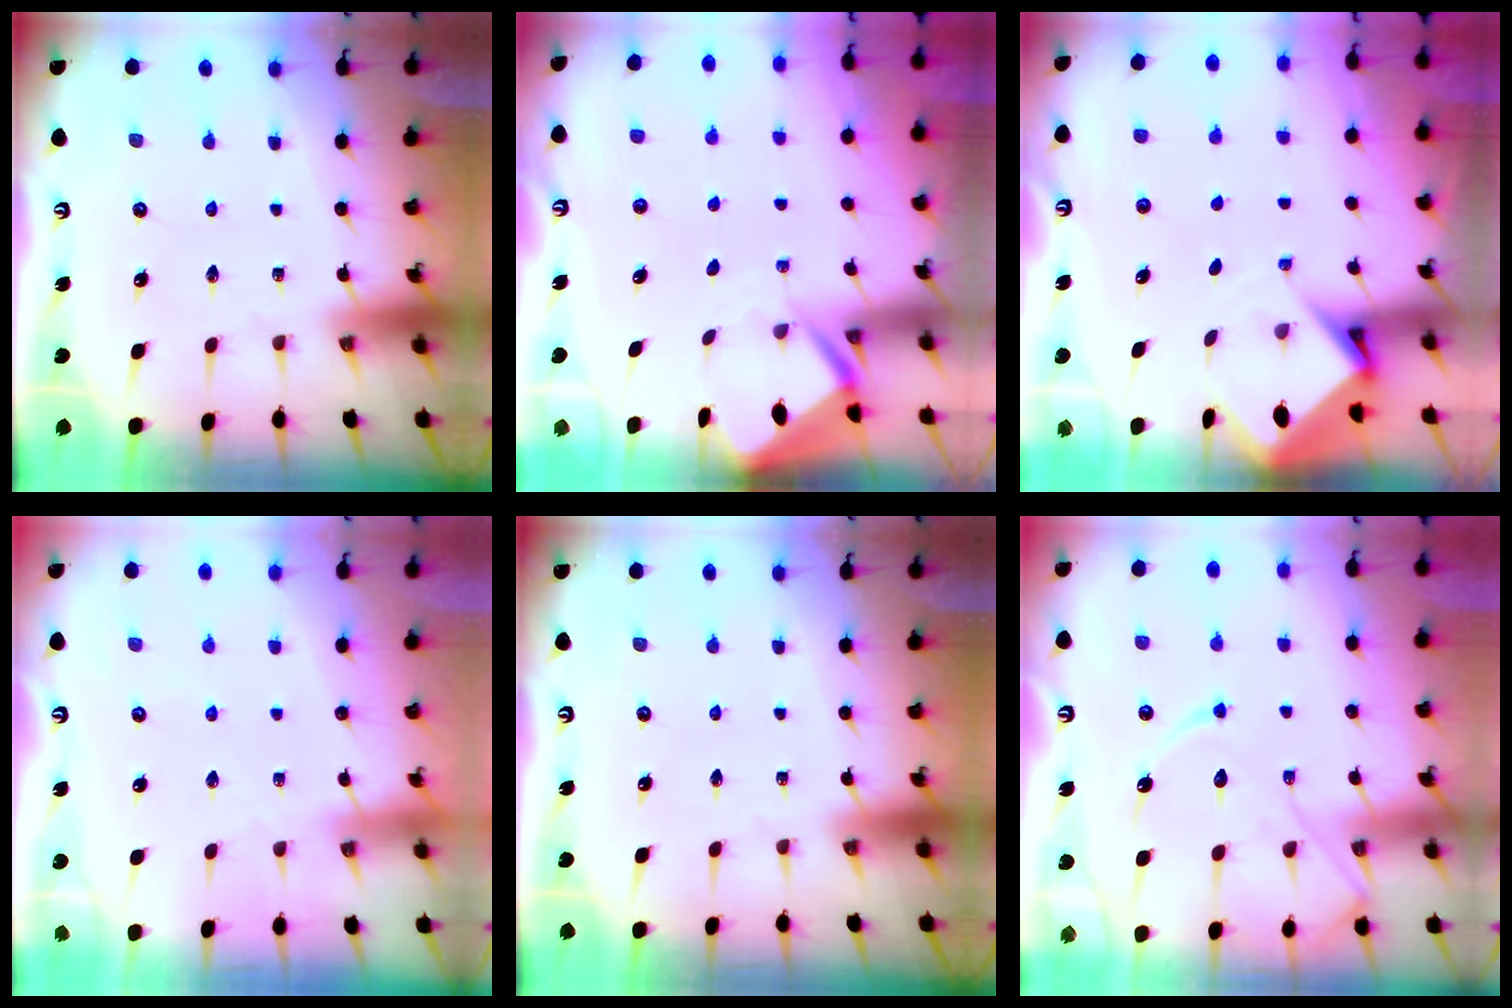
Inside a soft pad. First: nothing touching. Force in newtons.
{"total": 3.2, "press": 3.2, "slide": 0.3}
{"total": 4.8, "press": 4.8, "slide": 0.2}
{"total": 2.4, "press": 2.4, "slide": 0.4}
{"total": 0.0}
{"total": 12.7, "press": 12.6, "slide": 1.0}